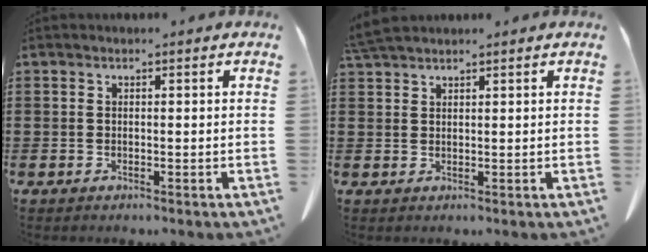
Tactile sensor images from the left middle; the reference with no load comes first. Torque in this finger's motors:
{"motor_torque": [0.44, 0.28, 0.11, 0.10]}